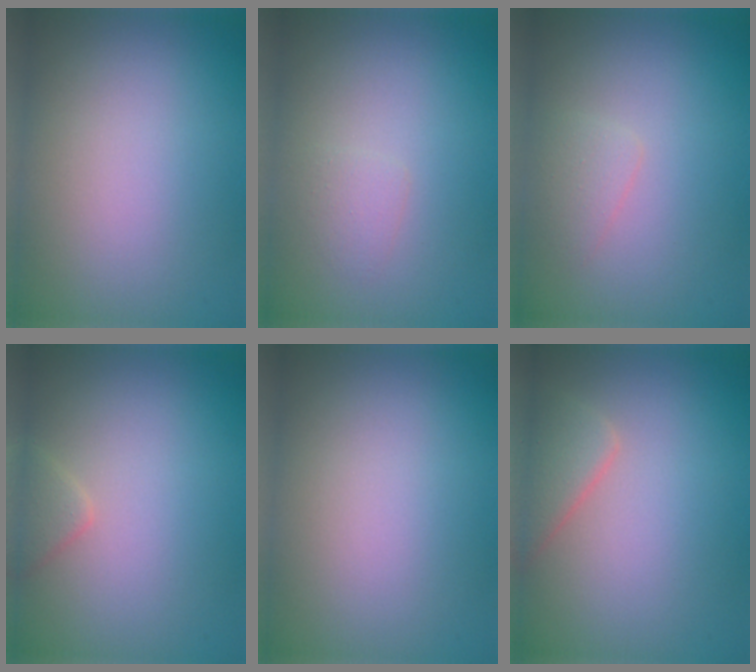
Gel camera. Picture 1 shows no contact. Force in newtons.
{"total": 1.1, "press": 1.1, "slide": 0.0}
{"total": 1.2, "press": 1.2, "slide": 0.0}
{"total": 1.5, "press": 1.5, "slide": 0.1}
{"total": 0.0}
{"total": 2.8, "press": 2.8, "slide": 0.2}